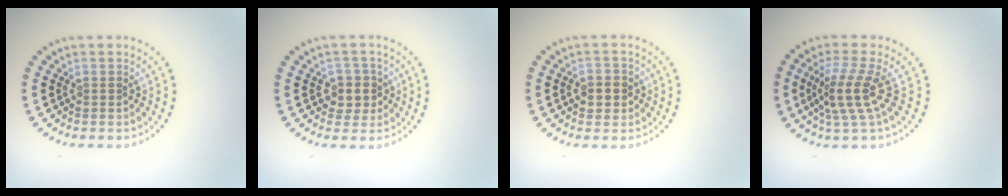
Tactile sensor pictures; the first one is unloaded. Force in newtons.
{"total": 2.3, "press": 2.1, "slide": 1.0}
{"total": 2.4, "press": 2.3, "slide": 0.6}
{"total": 3.7, "press": 2.8, "slide": 2.3}